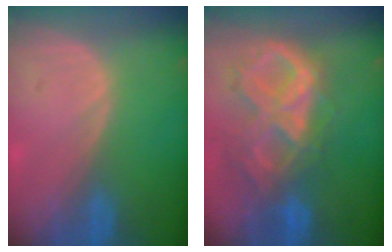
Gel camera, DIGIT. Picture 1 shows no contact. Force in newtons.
{"total": 10.6, "press": 9.0, "slide": 5.6}